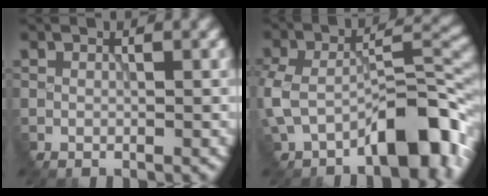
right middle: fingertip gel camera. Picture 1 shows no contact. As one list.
[{"total": 10.0, "force": [-4.6, 4.5, 7.6], "torque": [-0.123, 0.001, -0.087]}]